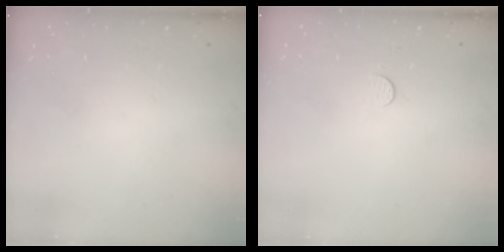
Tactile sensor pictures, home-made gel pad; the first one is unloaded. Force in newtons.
{"total": 3.5, "press": 3.5, "slide": 0.3}